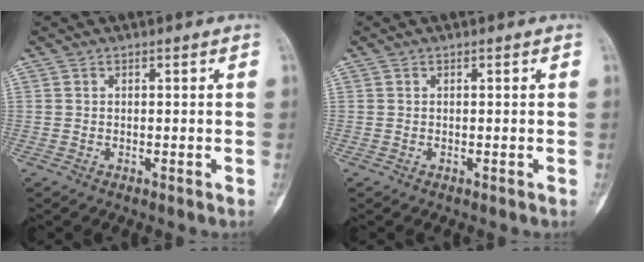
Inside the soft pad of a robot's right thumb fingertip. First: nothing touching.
{"total": 0.0}